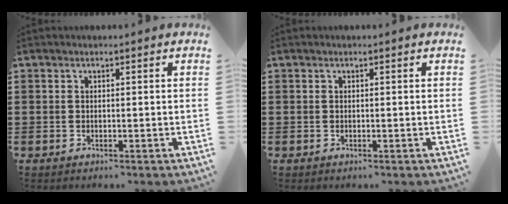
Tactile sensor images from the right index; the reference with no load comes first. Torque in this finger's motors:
{"motor_torque": [-0.04, 0.01, 0.00, 0.00]}